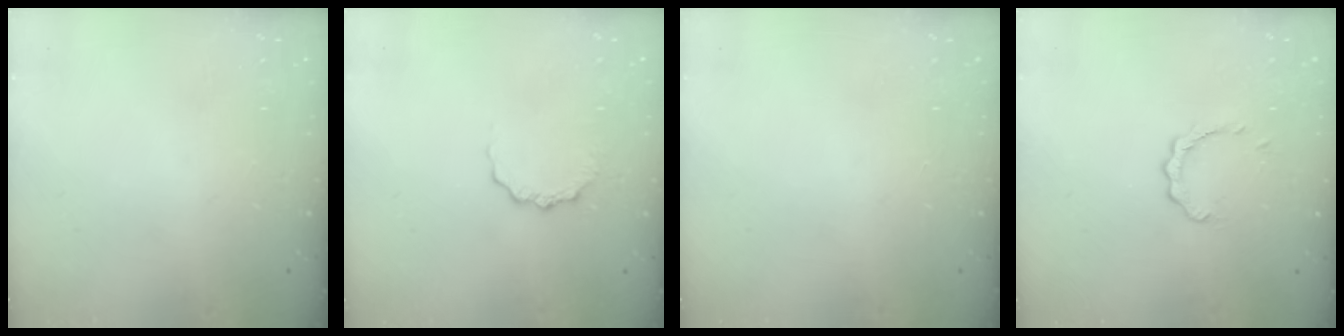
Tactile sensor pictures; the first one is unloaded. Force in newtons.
{"total": 4.7, "press": 4.7, "slide": 0.5}
{"total": 0.0}
{"total": 2.9, "press": 2.9, "slide": 0.4}